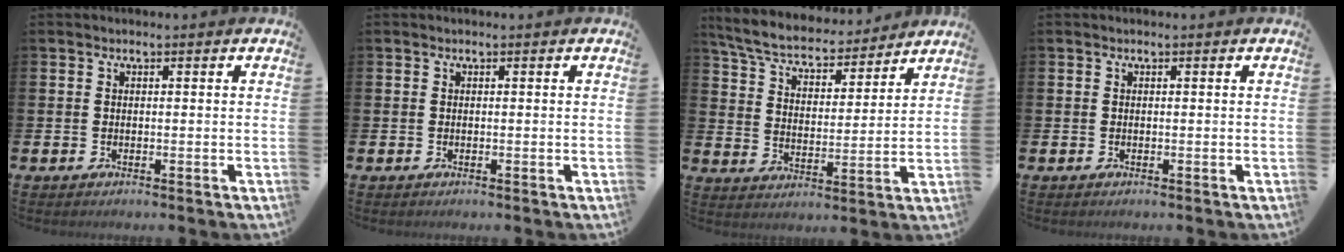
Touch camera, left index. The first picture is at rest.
{"total": 0.0}
{"total": 6.4, "force": [6.0, 1.7, 1.7], "torque": [-0.070, -0.044, 0.102]}
{"total": 0.0}